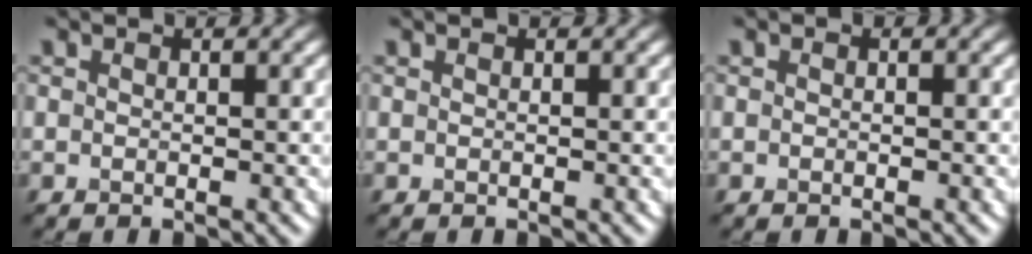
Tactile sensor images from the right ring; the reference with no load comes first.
{"total": 0.0}
{"total": 0.0}